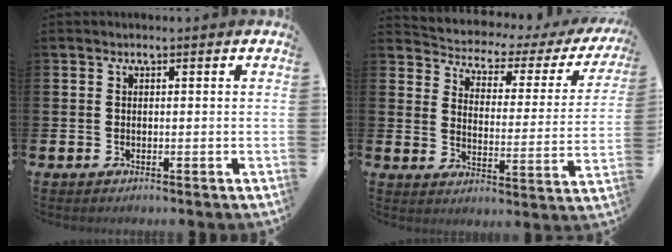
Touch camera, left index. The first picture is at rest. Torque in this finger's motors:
{"motor_torque": [0.80, -1.33, 0.06, -0.01]}